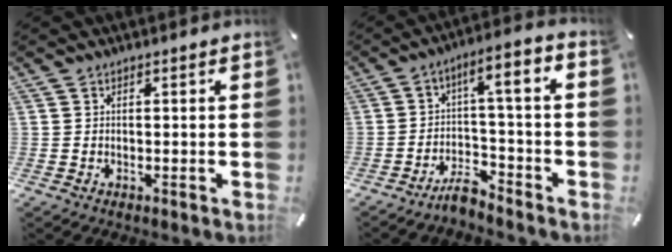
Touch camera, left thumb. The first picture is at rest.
{"total": 7.6, "force": [-4.3, 1.6, 6.1], "torque": [-0.111, 0.022, -0.082]}